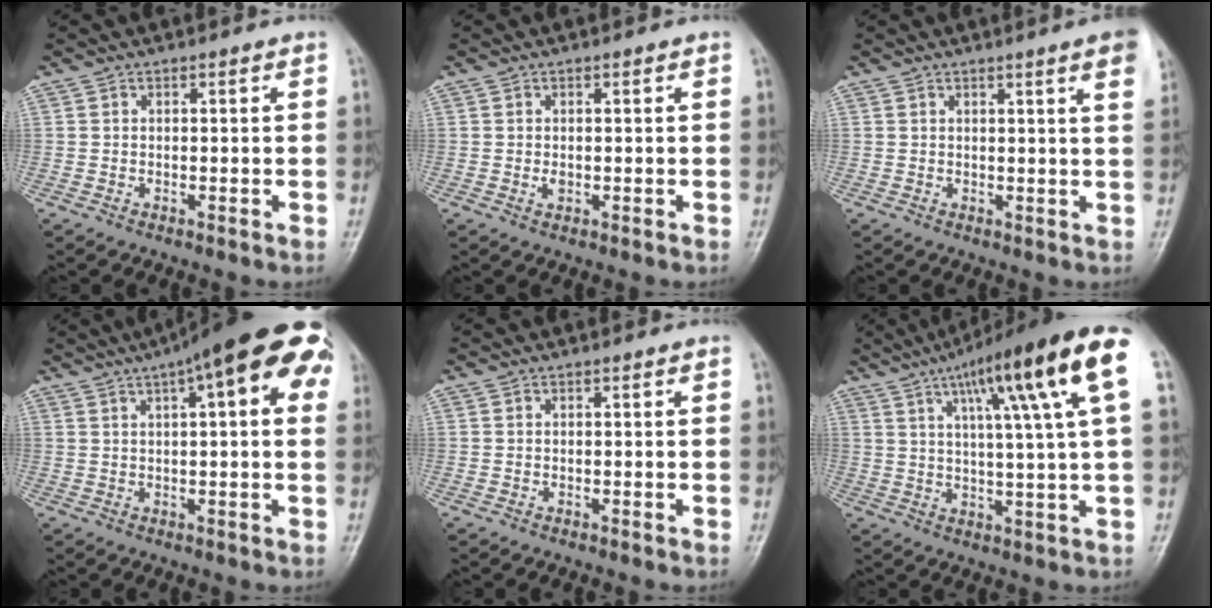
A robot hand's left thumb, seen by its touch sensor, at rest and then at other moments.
{"total": 1.1, "force": [0.0, 0.8, 0.8], "torque": [-0.010, -0.001, 0.001]}
{"total": 6.5, "force": [3.8, 0.1, 5.3], "torque": [-0.056, -0.006, 0.038]}
{"total": 19.4, "force": [8.4, 5.7, 16.6], "torque": [-0.228, 0.033, 0.111]}
{"total": 0.0}
{"total": 18.8, "force": [8.0, 1.7, 16.9], "torque": [-0.251, 0.000, 0.114]}